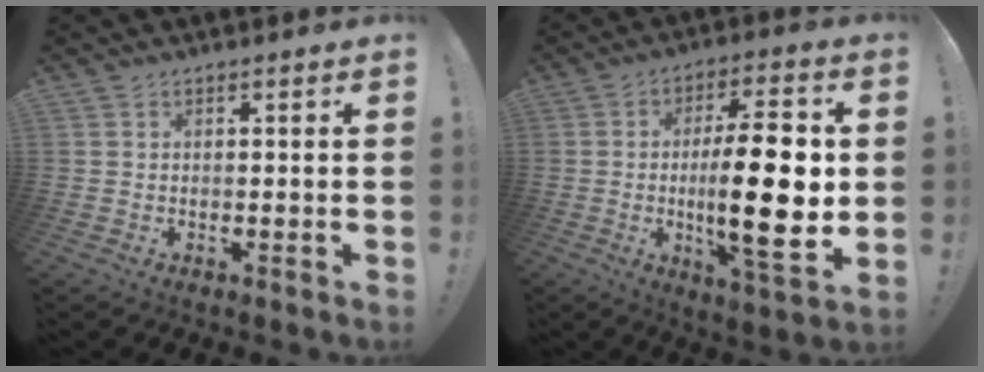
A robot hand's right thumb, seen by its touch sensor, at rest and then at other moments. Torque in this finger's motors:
{"motor_torque": [1.85, 3.16, 1.67, -0.34, 0.29]}